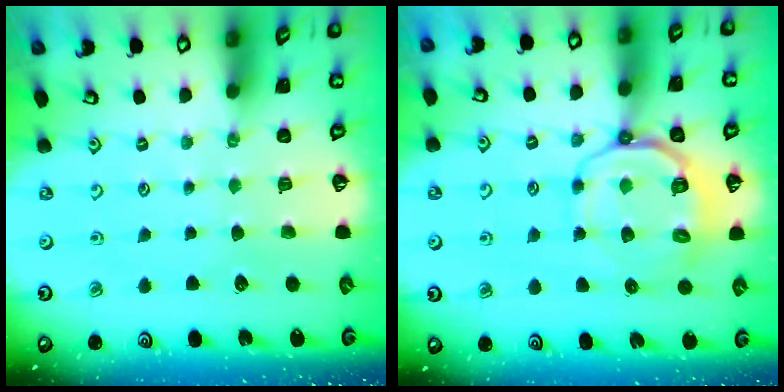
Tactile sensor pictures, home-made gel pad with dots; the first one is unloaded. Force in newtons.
{"total": 9.0, "press": 8.8, "slide": 2.1}